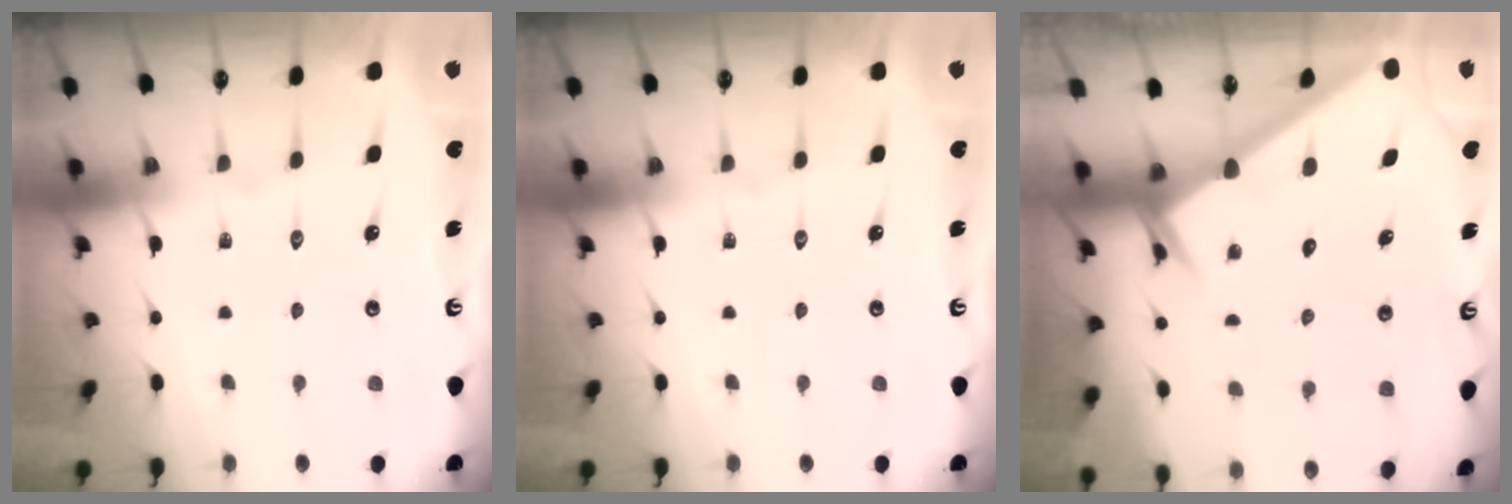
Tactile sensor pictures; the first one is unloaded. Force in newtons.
{"total": 0.0}
{"total": 2.6, "press": 2.6, "slide": 0.2}